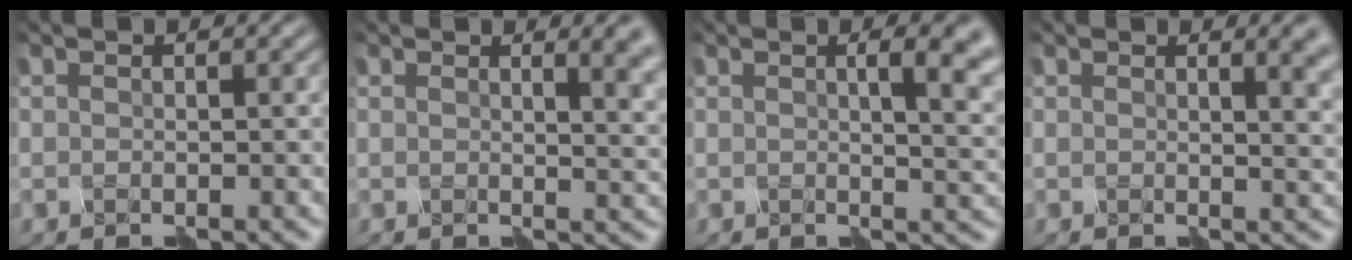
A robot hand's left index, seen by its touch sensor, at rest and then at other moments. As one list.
[{"total": 4.9, "force": [1.6, 2.1, 4.1], "torque": [-0.011, 0.025, 0.012]}, {"total": 7.0, "force": [2.1, 3.0, 6.0], "torque": [-0.030, 0.031, 0.020]}, {"total": 4.4, "force": [1.4, 1.8, 3.7], "torque": [-0.014, 0.020, 0.012]}]